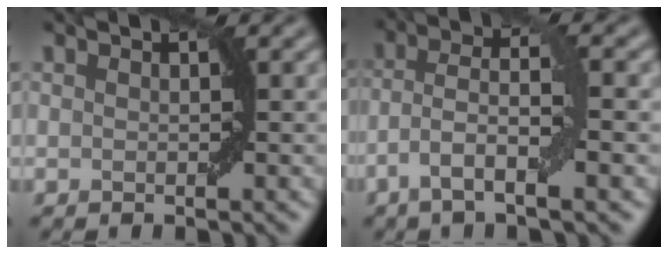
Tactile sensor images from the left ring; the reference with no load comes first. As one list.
[{"total": 5.3, "force": [-1.9, 1.2, 4.8], "torque": [-0.093, 0.009, -0.041]}]